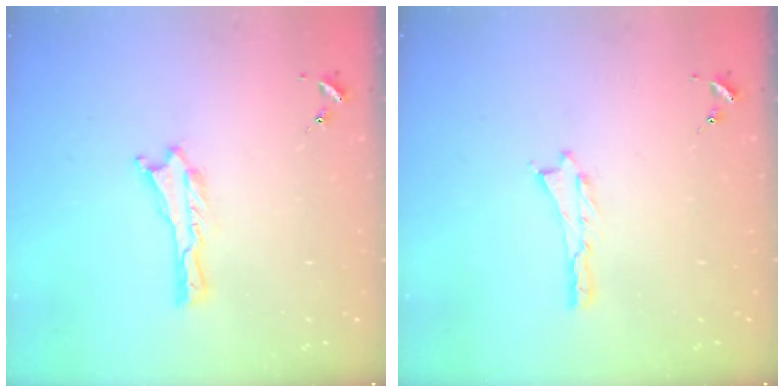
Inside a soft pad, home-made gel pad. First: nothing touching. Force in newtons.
{"total": 0.0}